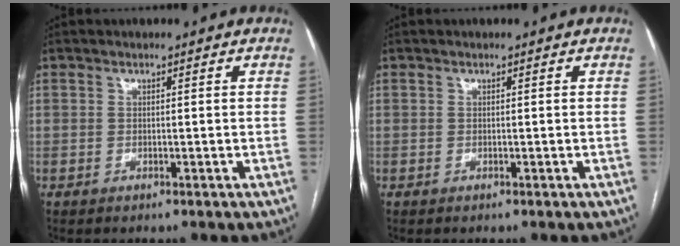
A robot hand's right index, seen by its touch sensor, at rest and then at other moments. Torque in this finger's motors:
{"motor_torque": [0.00, 0.00, 0.00, 0.00]}